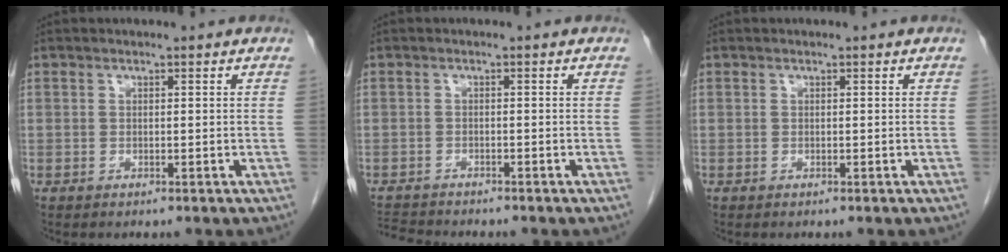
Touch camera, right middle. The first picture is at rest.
{"total": 4.1, "force": [-4.1, 0.0, 0.4], "torque": [-0.008, -0.016, -0.071]}
{"total": 0.0}